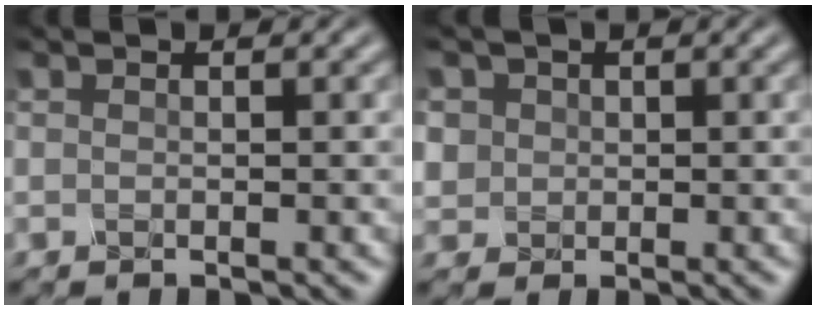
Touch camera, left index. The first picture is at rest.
{"total": 2.9, "force": [1.0, 2.6, 0.8], "torque": [-0.019, 0.010, 0.021]}